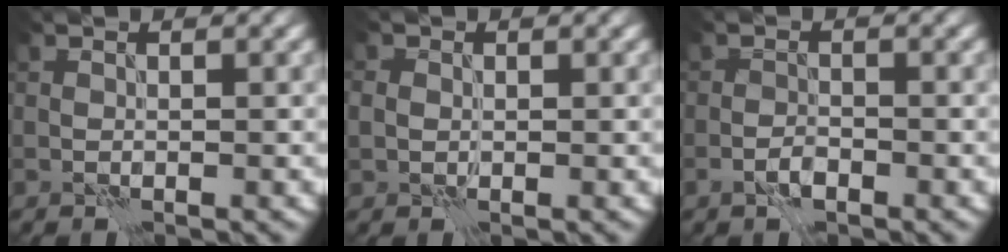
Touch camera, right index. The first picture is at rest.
{"total": 1.6, "force": [0.2, 1.4, 0.7], "torque": [-0.016, 0.002, 0.002]}
{"total": 1.5, "force": [-0.9, 0.7, 1.0], "torque": [-0.019, 0.003, -0.021]}